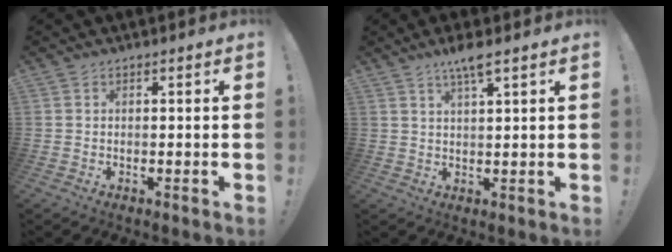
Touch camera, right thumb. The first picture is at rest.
{"total": 5.2, "force": [3.5, 0.4, 3.9], "torque": [-0.072, -0.014, 0.057]}